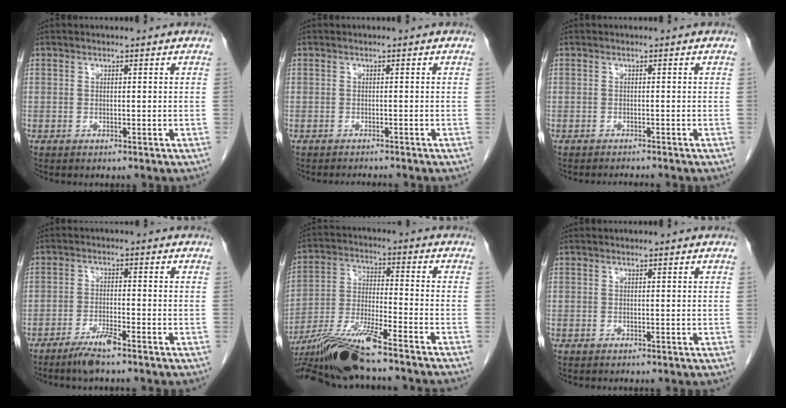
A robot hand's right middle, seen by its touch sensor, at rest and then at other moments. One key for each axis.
{"total": 1.9, "fx": -1.8, "fy": -0.3, "fz": 0.3, "tx": -0.007, "ty": -0.008, "tz": -0.023}
{"total": 1.7, "fx": -1.7, "fy": -0.5, "fz": 0.2, "tx": -0.007, "ty": -0.008, "tz": -0.022}
{"total": 4.0, "fx": -3.1, "fy": -0.1, "fz": 2.5, "tx": -0.052, "ty": -0.008, "tz": -0.062}
{"total": 14.7, "fx": -12.2, "fy": -0.4, "fz": 8.2, "tx": -0.164, "ty": -0.021, "tz": -0.217}
{"total": 0.0}